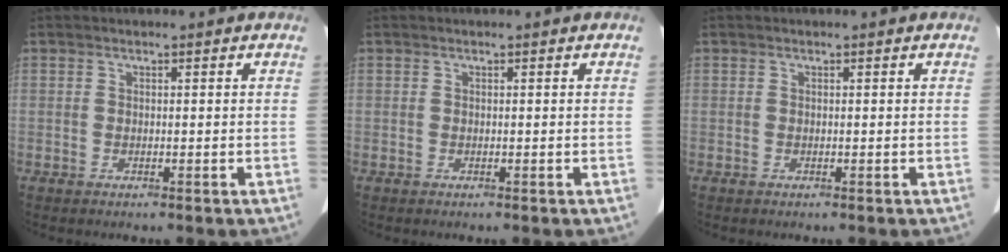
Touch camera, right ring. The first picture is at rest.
{"total": 0.0}
{"total": 0.0}